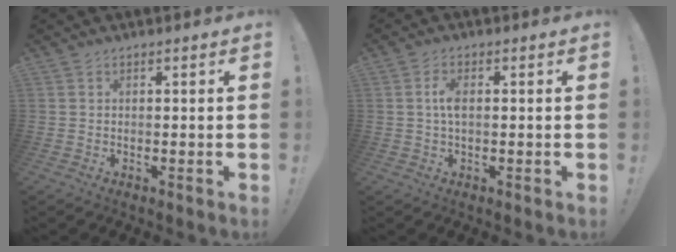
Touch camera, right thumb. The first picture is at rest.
{"total": 3.9, "force": [0.1, 1.5, 3.6], "torque": [-0.069, 0.003, -0.003]}